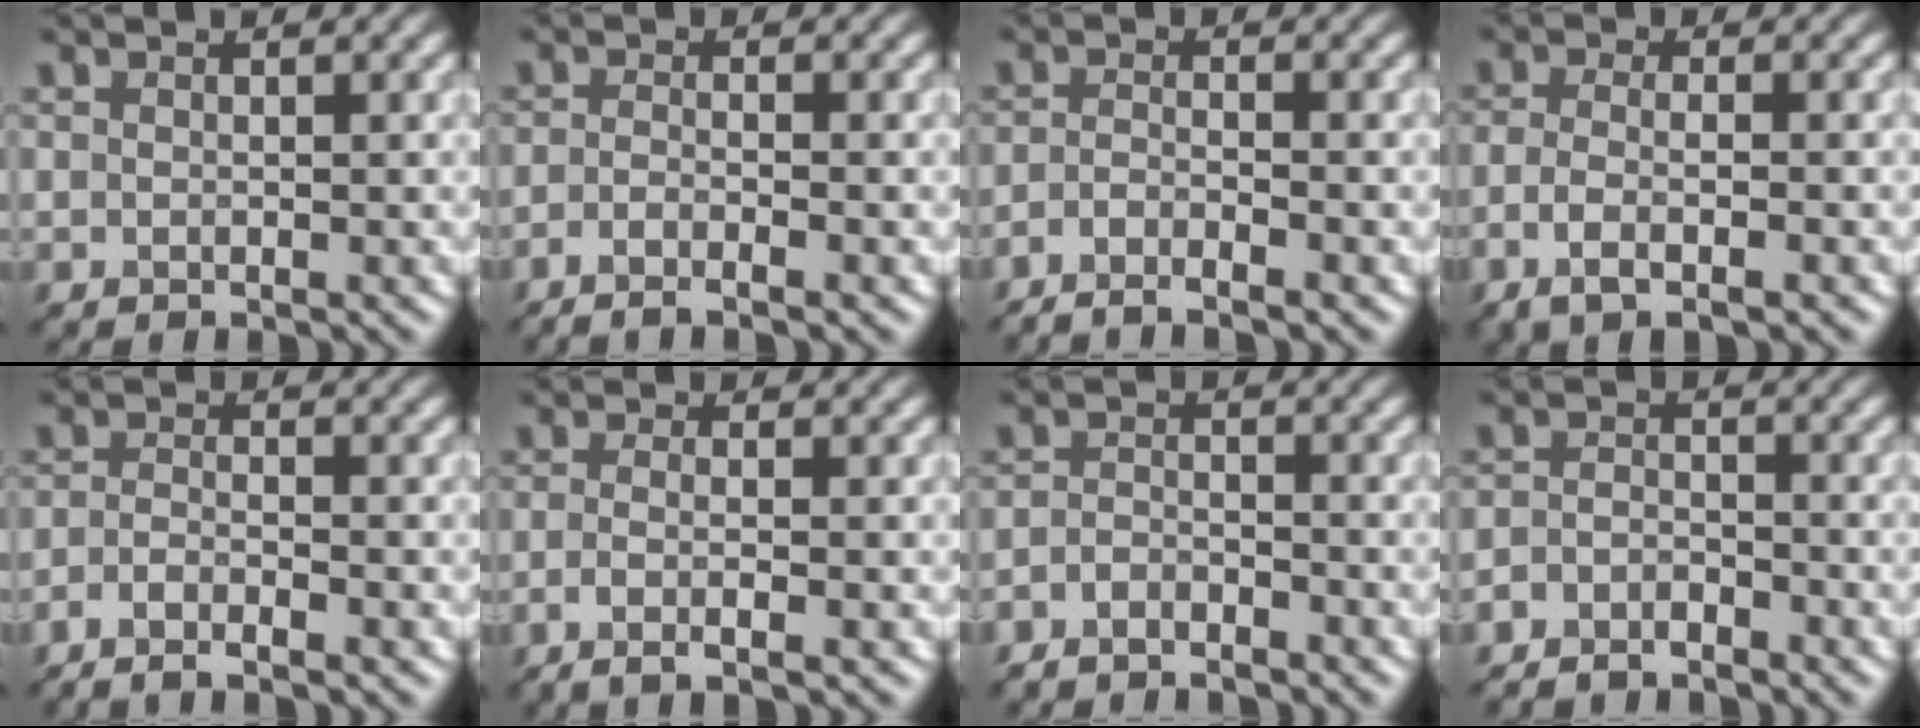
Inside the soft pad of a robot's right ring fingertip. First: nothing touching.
{"total": 2.7, "force": [-1.6, 0.6, 2.1], "torque": [-0.035, -0.005, -0.039]}
{"total": 2.9, "force": [-2.1, 0.5, 1.9], "torque": [-0.036, -0.003, -0.049]}
{"total": 3.5, "force": [-1.5, 1.1, 2.9], "torque": [-0.059, -0.005, -0.034]}
{"total": 2.8, "force": [-1.9, 0.6, 2.0], "torque": [-0.042, -0.002, -0.042]}
{"total": 2.9, "force": [-0.9, 1.0, 2.6], "torque": [-0.037, -0.013, -0.021]}
{"total": 2.1, "force": [-1.9, 0.7, 0.6], "torque": [-0.012, 0.000, -0.043]}
{"total": 2.6, "force": [-2.3, 1.0, 0.6], "torque": [-0.009, 0.000, -0.051]}